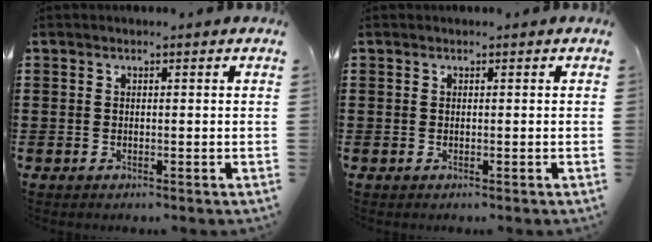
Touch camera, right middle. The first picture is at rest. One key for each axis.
{"total": 0.0}